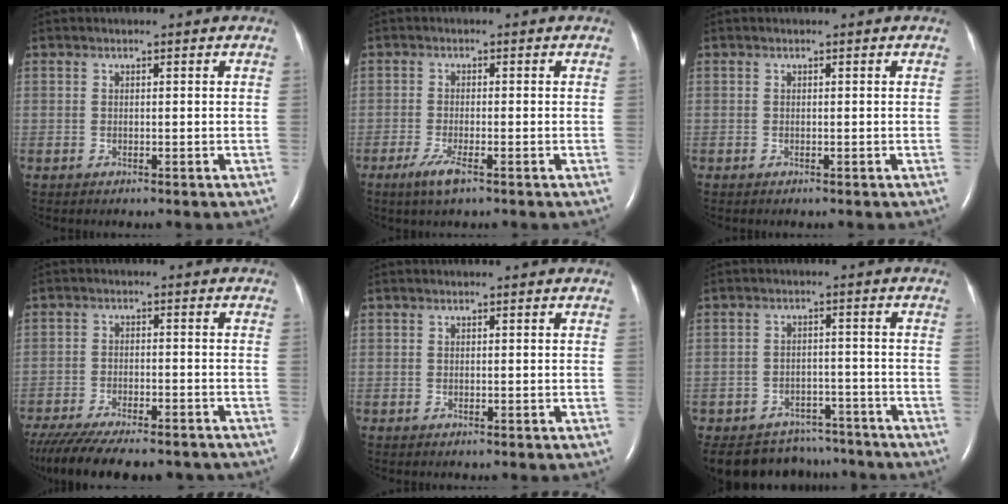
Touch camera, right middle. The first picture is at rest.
{"total": 3.2, "force": [-1.9, 0.5, 2.6], "torque": [-0.060, -0.008, -0.038]}
{"total": 0.0}
{"total": 18.5, "force": [-15.7, 4.6, 8.8], "torque": [-0.181, -0.028, -0.223]}
{"total": 0.0}
{"total": 11.0, "force": [-9.9, 4.7, 1.0], "torque": [-0.021, 0.015, -0.131]}